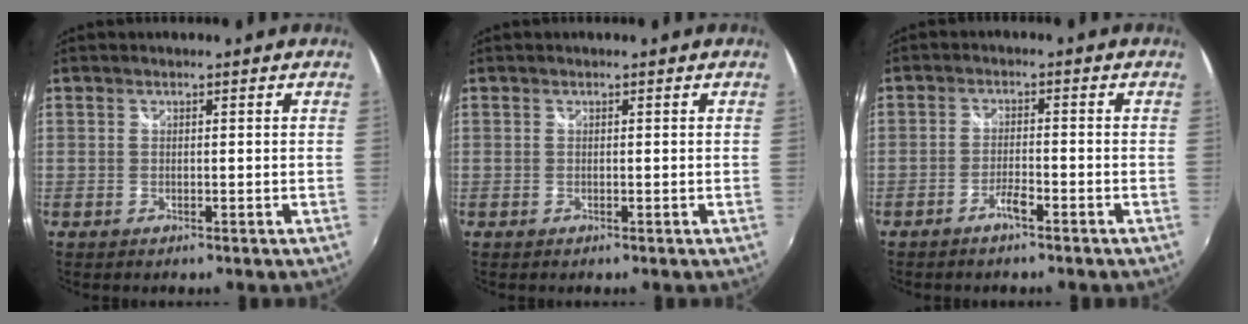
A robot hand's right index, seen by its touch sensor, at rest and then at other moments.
{"total": 0.0}
{"total": 2.7, "force": [-2.0, 0.3, 1.7], "torque": [-0.045, 0.002, -0.041]}